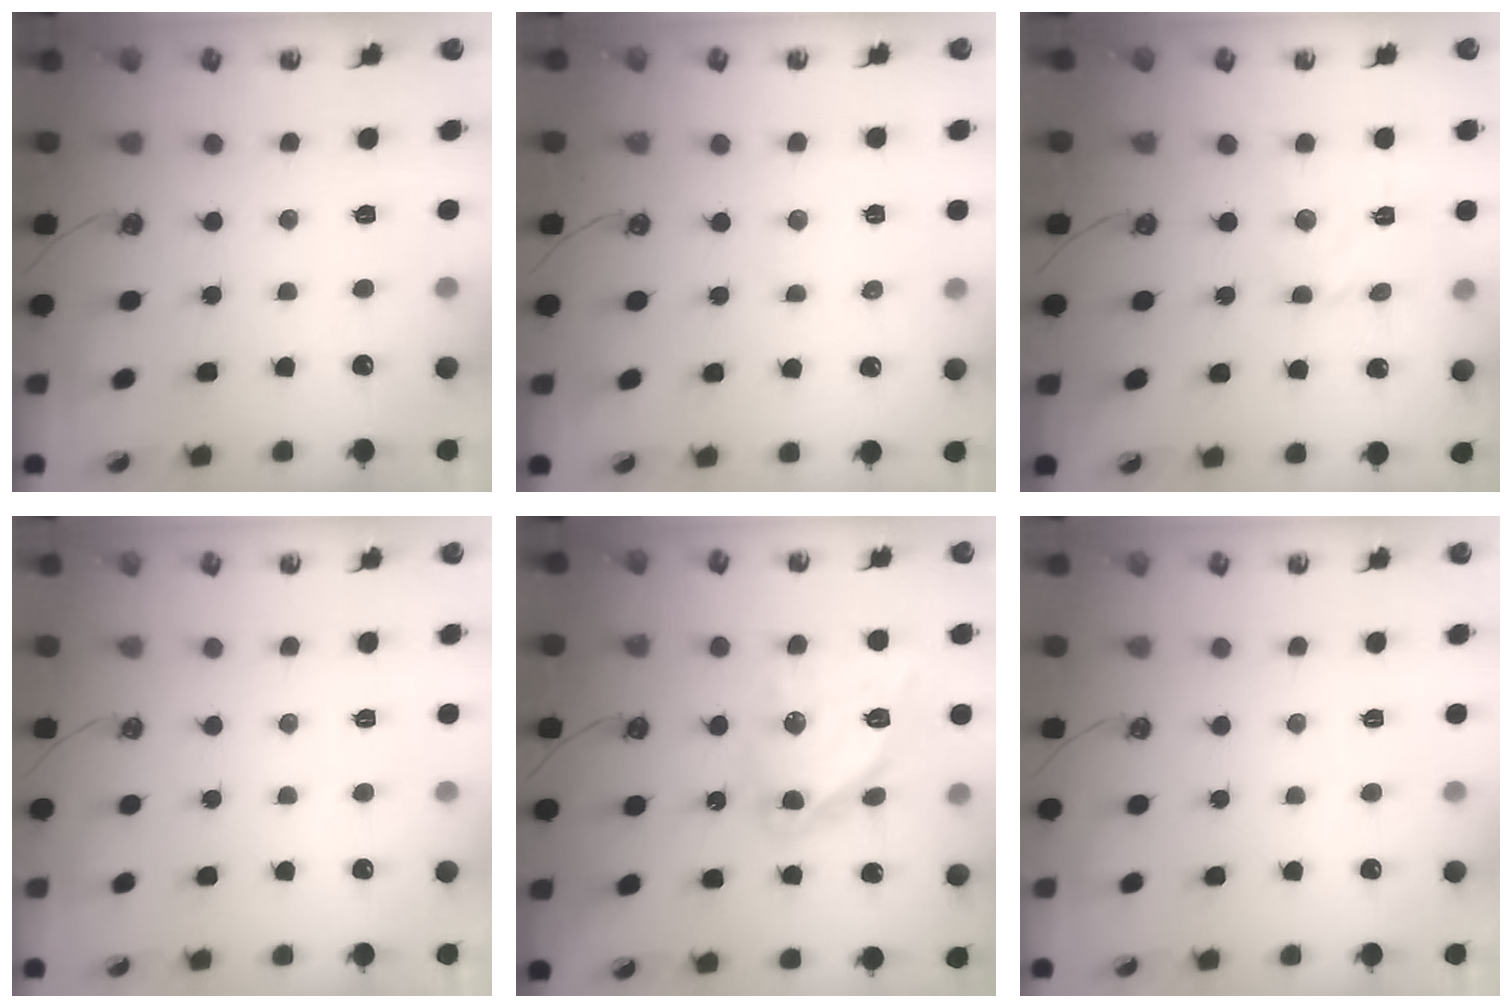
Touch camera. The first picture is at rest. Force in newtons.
{"total": 4.8, "press": 4.7, "slide": 0.5}
{"total": 5.3, "press": 5.3, "slide": 0.4}
{"total": 0.0}
{"total": 15.2, "press": 15.1, "slide": 1.5}
{"total": 0.0}